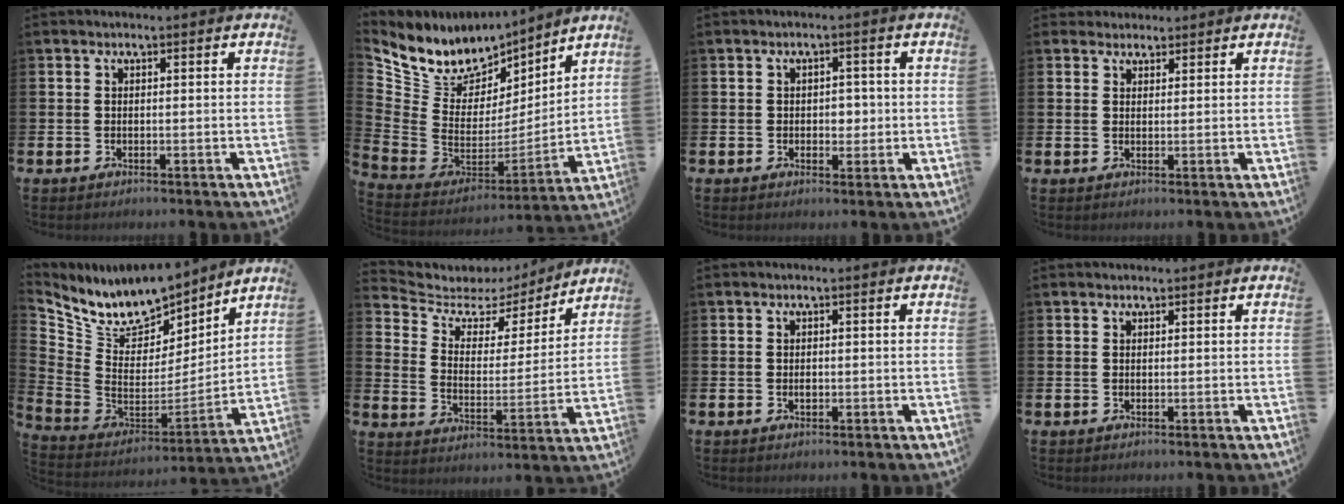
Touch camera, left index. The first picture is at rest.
{"total": 8.7, "force": [7.4, 4.6, 0.9], "torque": [-0.080, -0.059, 0.137]}
{"total": 2.2, "force": [-0.2, 1.8, 1.2], "torque": [-0.009, 0.002, -0.011]}
{"total": 2.5, "force": [2.3, 1.1, -0.1], "torque": [0.008, -0.006, 0.042]}
{"total": 10.0, "force": [8.9, 3.9, 2.2], "torque": [-0.105, -0.062, 0.162]}
{"total": 6.0, "force": [4.8, 3.3, 1.7], "torque": [-0.061, -0.033, 0.075]}
{"total": 0.7, "force": [0.0, 0.5, 0.5], "torque": [-0.010, 0.002, -0.002]}
{"total": 0.6, "force": [0.6, 0.1, 0.0], "torque": [0.009, -0.003, 0.010]}